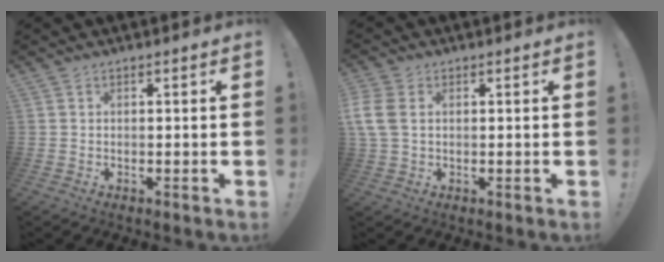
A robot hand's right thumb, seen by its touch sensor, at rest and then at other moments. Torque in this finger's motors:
{"motor_torque": [0.92, 0.83, 0.60, 0.08, 0.22]}